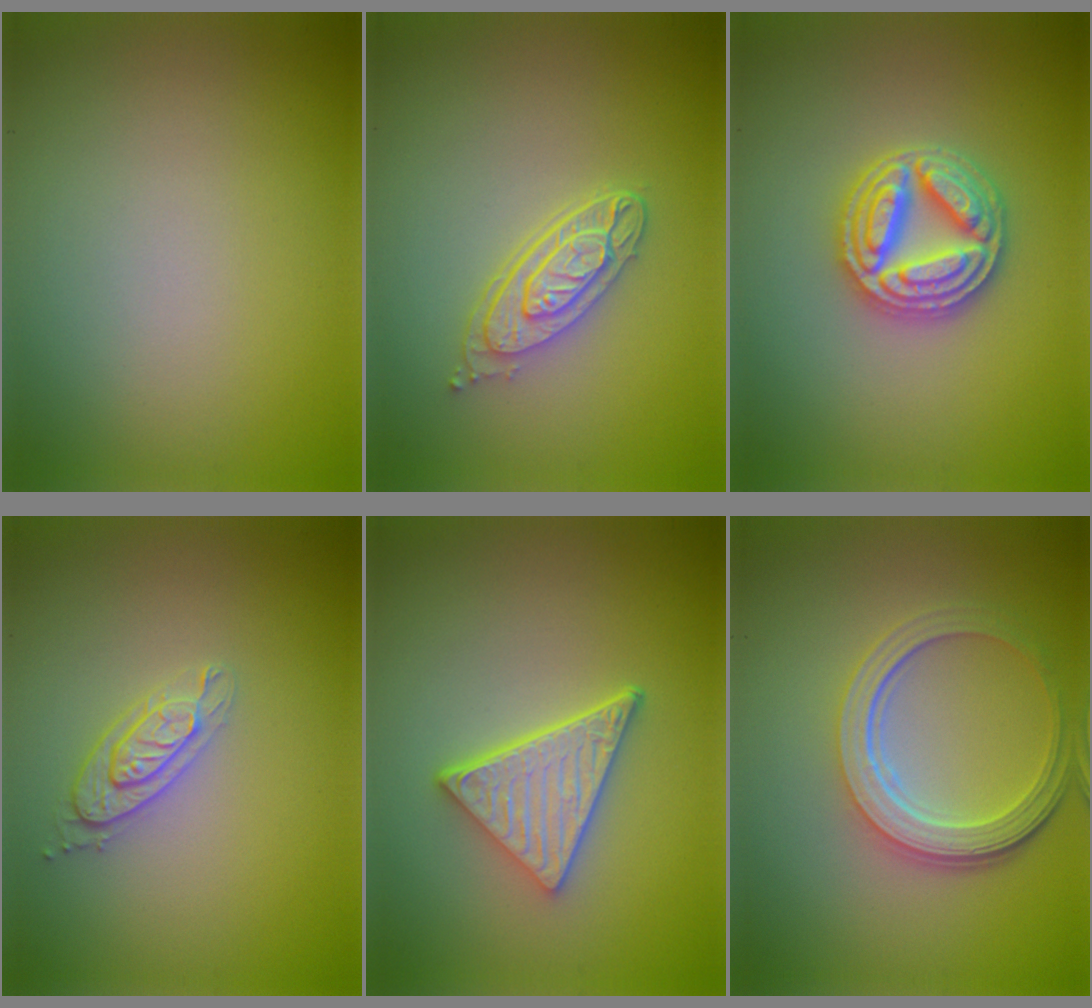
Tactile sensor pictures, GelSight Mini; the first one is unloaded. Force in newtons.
{"total": 4.1, "press": 3.1, "slide": 2.6}
{"total": 4.9, "press": 4.8, "slide": 0.8}
{"total": 2.0, "press": 2.0, "slide": 0.5}
{"total": 5.0, "press": 3.6, "slide": 3.5}
{"total": 5.1, "press": 3.8, "slide": 3.3}